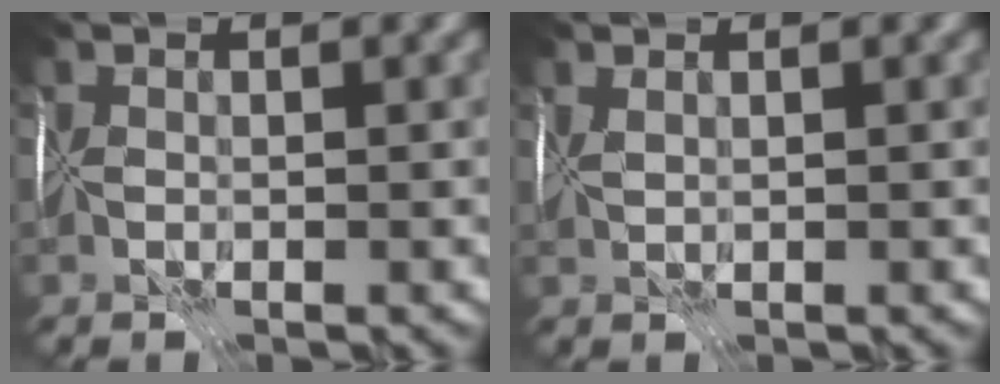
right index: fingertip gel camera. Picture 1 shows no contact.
{"total": 0.7, "force": [0.5, 0.2, 0.5], "torque": [-0.016, 0.004, 0.013]}